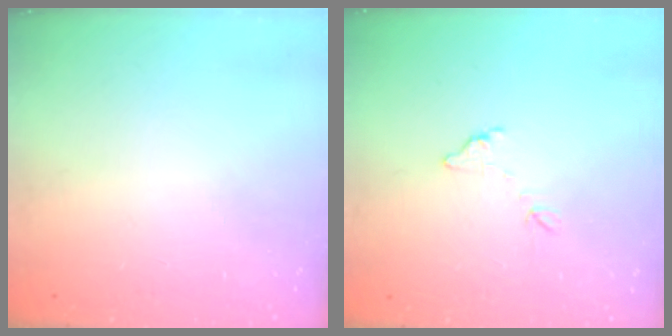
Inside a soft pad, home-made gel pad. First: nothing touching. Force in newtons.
{"total": 6.1, "press": 6.1, "slide": 0.3}